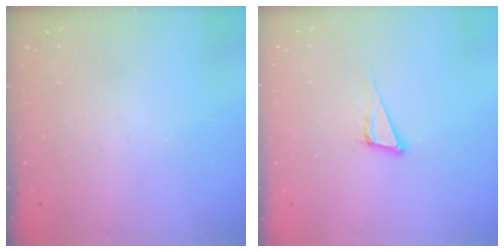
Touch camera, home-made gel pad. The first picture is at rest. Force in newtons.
{"total": 8.3, "press": 7.6, "slide": 3.4}